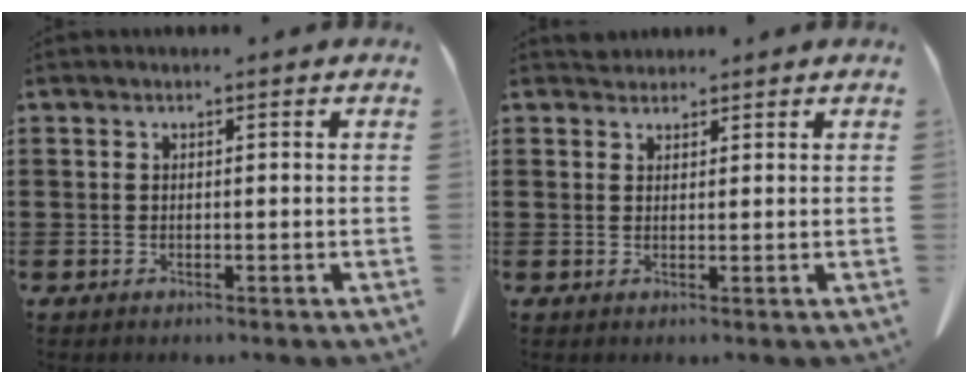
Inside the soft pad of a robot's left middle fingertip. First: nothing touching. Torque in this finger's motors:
{"motor_torque": [0.55, 0.54, 0.01, 0.00]}